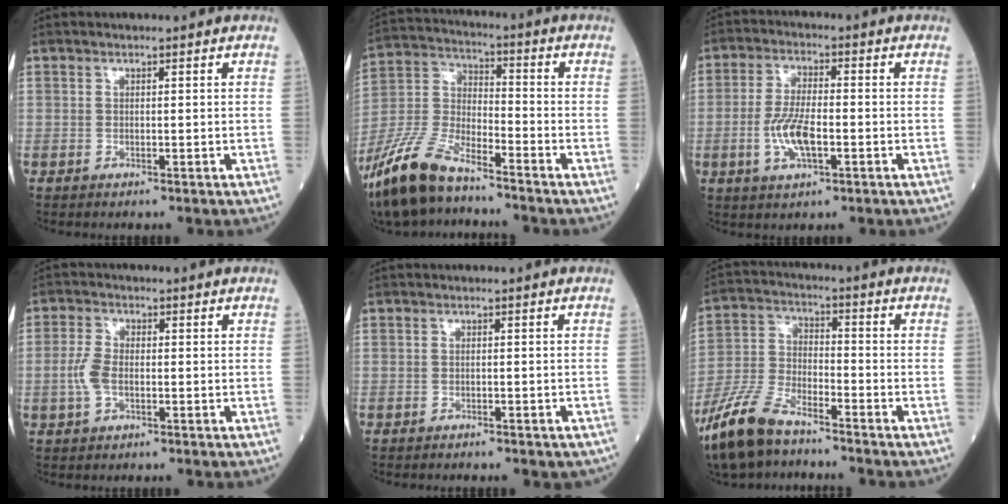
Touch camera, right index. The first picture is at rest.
{"total": 13.9, "force": [-10.6, 3.7, 8.2], "torque": [-0.182, -0.016, -0.207]}
{"total": 7.2, "force": [-2.0, 2.2, 6.6], "torque": [-0.138, 0.000, -0.038]}
{"total": 4.0, "force": [-0.9, 2.0, 3.3], "torque": [-0.086, 0.008, -0.022]}
{"total": 3.4, "force": [-2.8, 1.0, 1.7], "torque": [-0.020, -0.006, -0.027]}
{"total": 11.8, "force": [-9.0, 3.5, 6.8], "torque": [-0.156, -0.023, -0.179]}